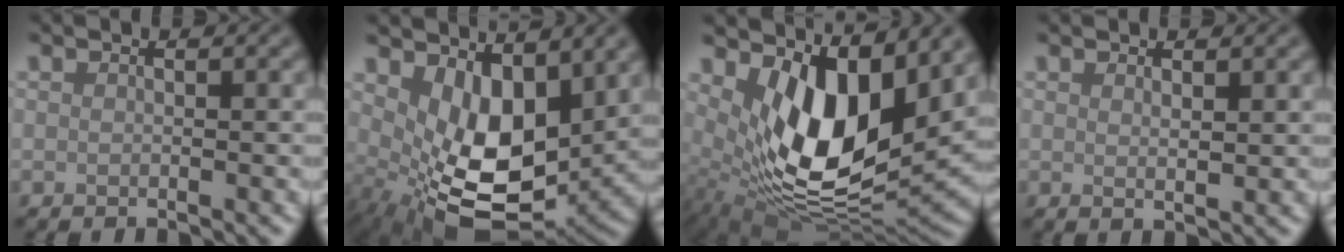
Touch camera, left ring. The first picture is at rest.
{"total": 8.7, "force": [1.8, 4.9, 7.0], "torque": [-0.127, -0.027, 0.040]}
{"total": 11.2, "force": [2.6, 5.8, 9.3], "torque": [-0.162, -0.031, 0.058]}
{"total": 1.1, "force": [0.8, 0.2, 0.7], "torque": [-0.012, -0.003, 0.014]}